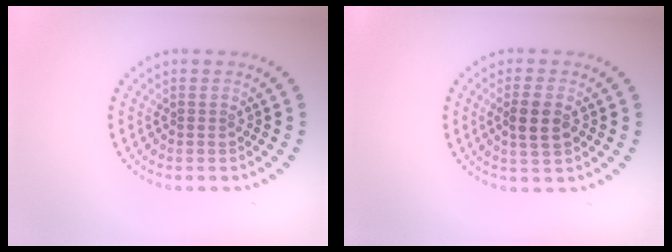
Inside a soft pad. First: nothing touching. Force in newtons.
{"total": 2.9, "press": 2.8, "slide": 0.8}